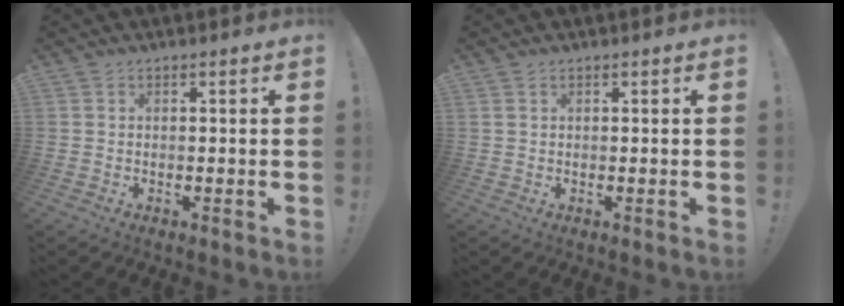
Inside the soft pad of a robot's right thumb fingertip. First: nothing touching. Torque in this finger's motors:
{"motor_torque": [0.12, 0.09, 0.00, -0.02, 0.08]}